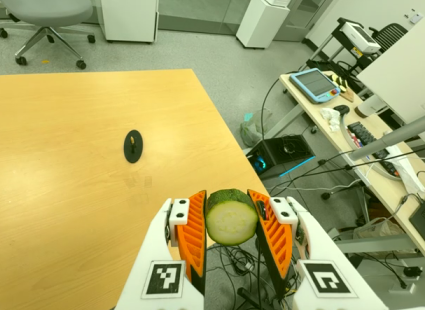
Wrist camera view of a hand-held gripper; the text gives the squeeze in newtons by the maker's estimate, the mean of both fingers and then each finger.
{"total": 11.3, "left": 10.0, "right": 12.5}